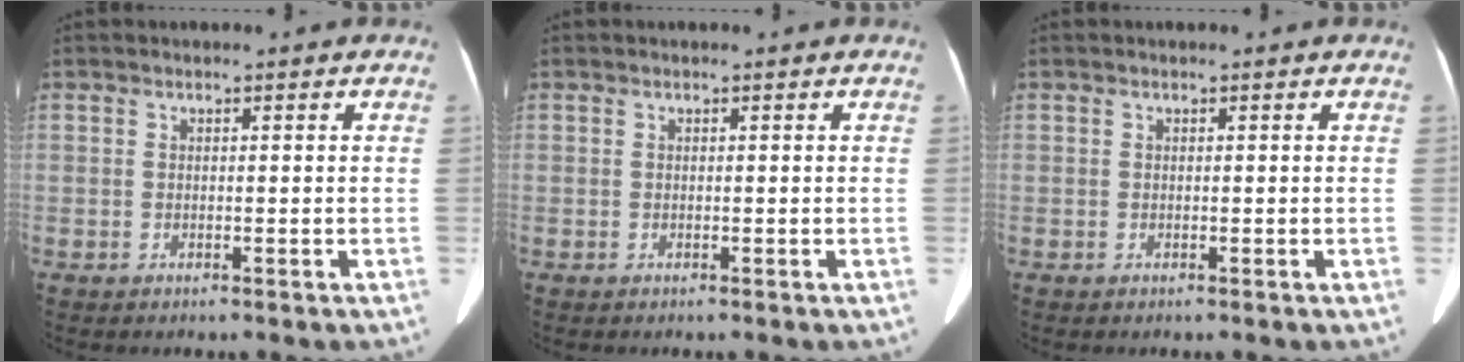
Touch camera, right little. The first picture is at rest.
{"total": 0.0}
{"total": 0.0}